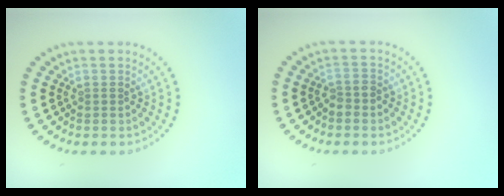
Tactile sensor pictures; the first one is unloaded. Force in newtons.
{"total": 1.3, "press": 1.2, "slide": 0.6}